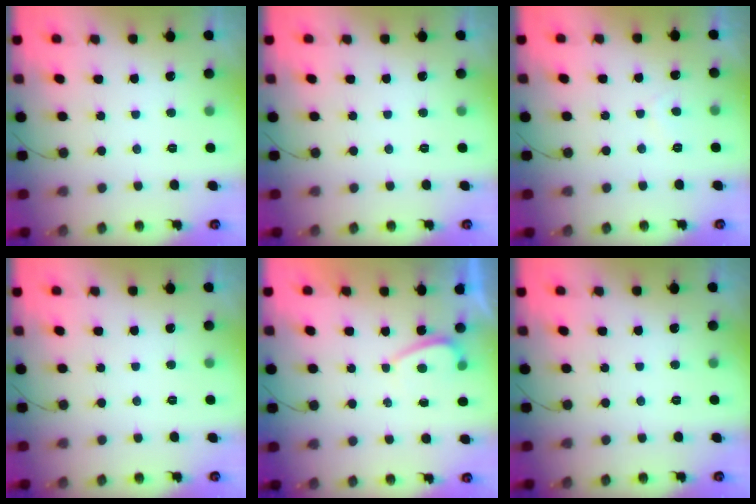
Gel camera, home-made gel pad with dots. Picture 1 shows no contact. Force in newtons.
{"total": 0.0}
{"total": 1.1, "press": 0.9, "slide": 0.6}
{"total": 0.0}
{"total": 1.1, "press": 0.9, "slide": 0.6}
{"total": 0.0}